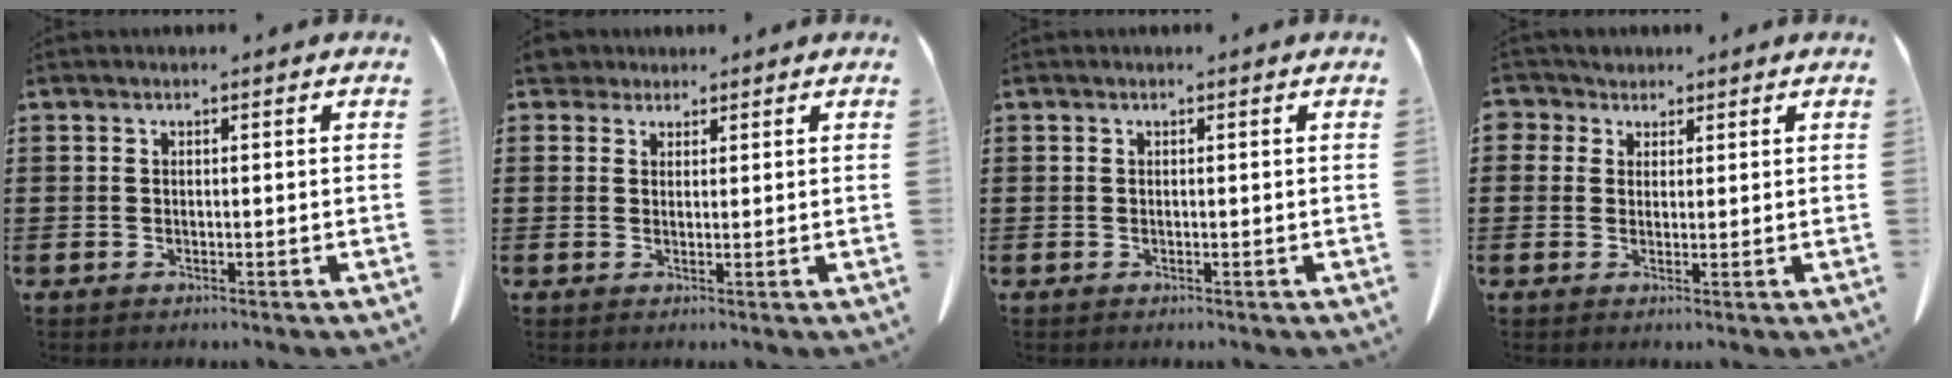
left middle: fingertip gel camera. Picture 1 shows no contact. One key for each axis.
{"total": 2.8, "fx": 2.3, "fy": 1.4, "fz": 0.7, "tx": -0.023, "ty": 0.006, "tz": 0.045}
{"total": 0.0}
{"total": 2.7, "fx": 1.7, "fy": 2.1, "fz": 0.3, "tx": -0.011, "ty": 0.008, "tz": 0.030}